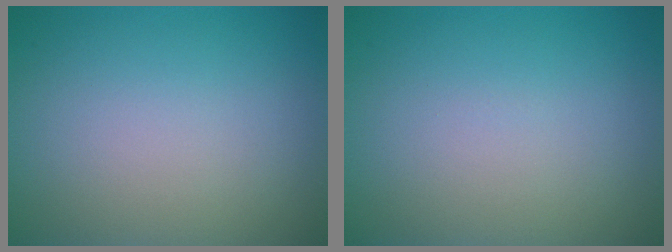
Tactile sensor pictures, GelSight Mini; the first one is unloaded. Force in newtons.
{"total": 0.0}